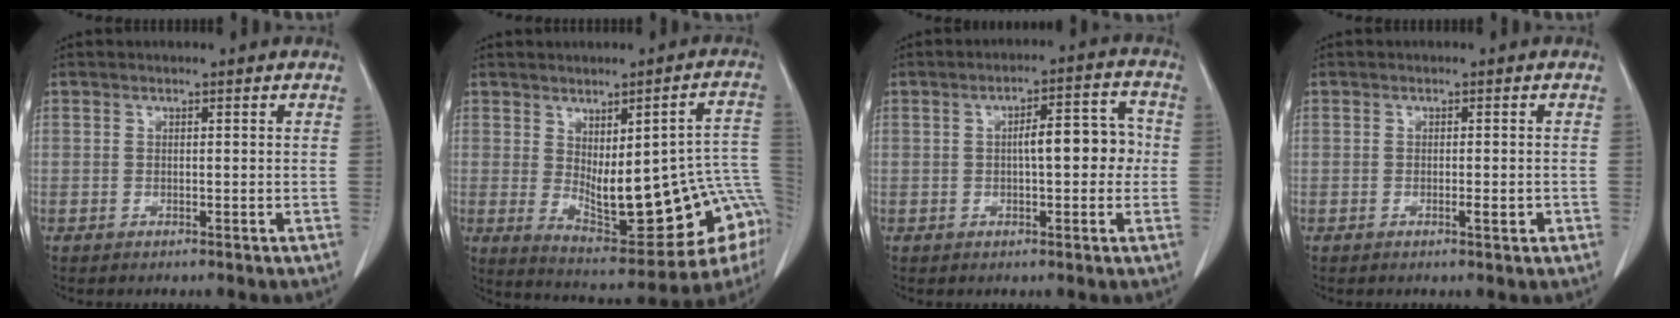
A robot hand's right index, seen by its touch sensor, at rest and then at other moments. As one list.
[{"total": 20.2, "force": [-3.3, 6.2, 18.9], "torque": [-0.182, 0.018, -0.016]}, {"total": 7.0, "force": [0.0, 2.2, 6.7], "torque": [-0.095, 0.029, 0.001]}, {"total": 1.5, "force": [-0.5, 0.2, 1.5], "torque": [-0.022, 0.000, -0.004]}]